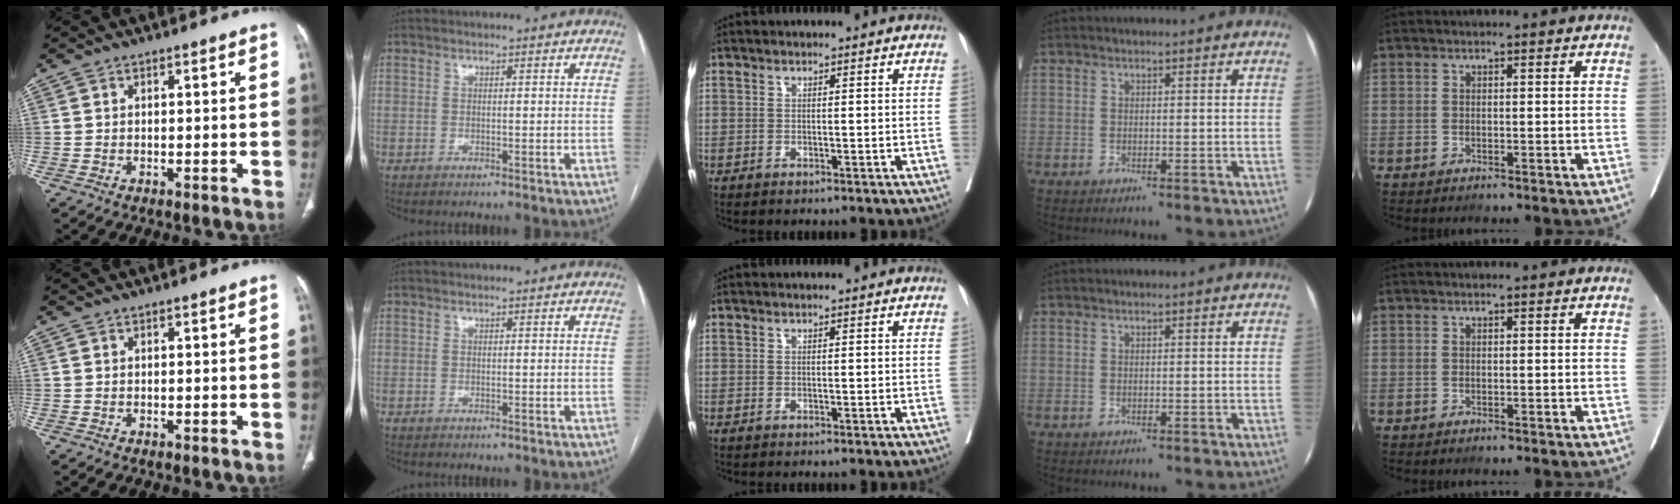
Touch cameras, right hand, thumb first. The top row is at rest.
{}